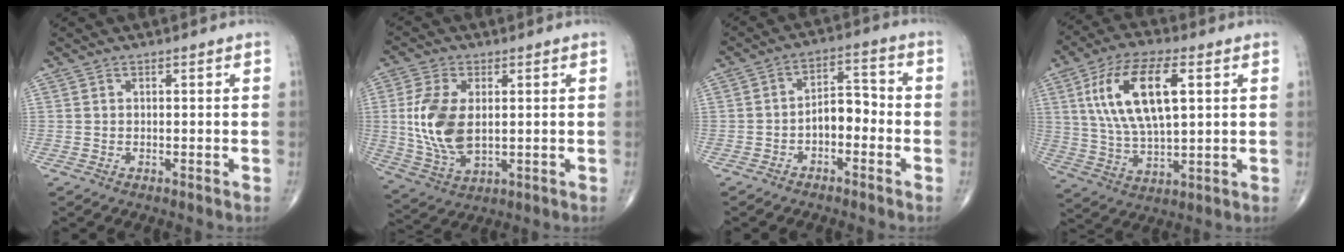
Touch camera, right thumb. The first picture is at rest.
{"total": 13.3, "force": [1.2, 7.4, 10.9], "torque": [-0.227, -0.012, 0.033]}
{"total": 6.2, "force": [-2.1, 3.7, 4.6], "torque": [-0.055, 0.037, -0.043]}
{"total": 16.7, "force": [4.7, 7.0, 14.4], "torque": [-0.267, -0.001, 0.087]}